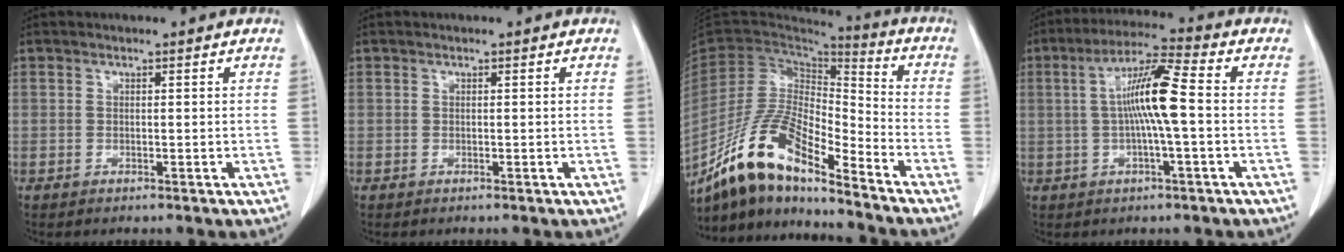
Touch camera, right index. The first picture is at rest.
{"total": 0.0}
{"total": 16.3, "force": [-12.8, 3.2, 9.6], "torque": [-0.188, 0.005, -0.239]}
{"total": 9.5, "force": [0.1, 0.2, 9.5], "torque": [-0.178, 0.013, -0.005]}